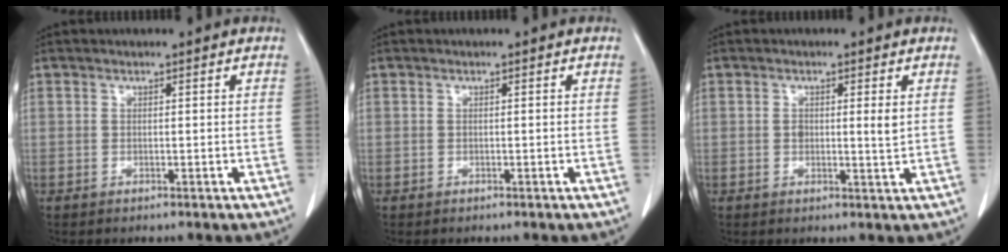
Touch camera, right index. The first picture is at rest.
{"total": 0.0}
{"total": 2.9, "force": [0.5, 0.5, 2.8], "torque": [-0.046, -0.004, 0.008]}